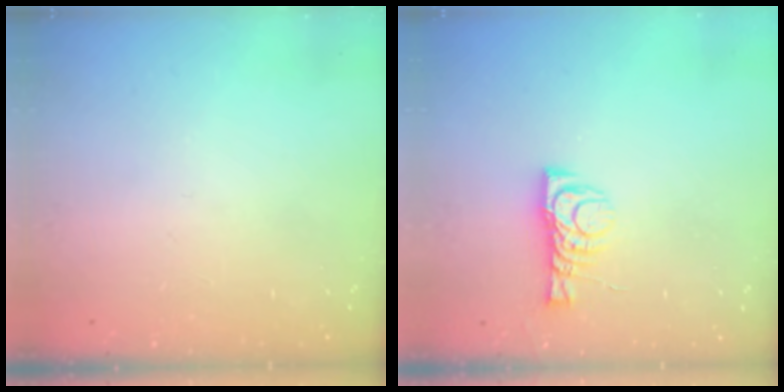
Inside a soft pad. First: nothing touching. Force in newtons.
{"total": 7.0, "press": 6.9, "slide": 0.5}